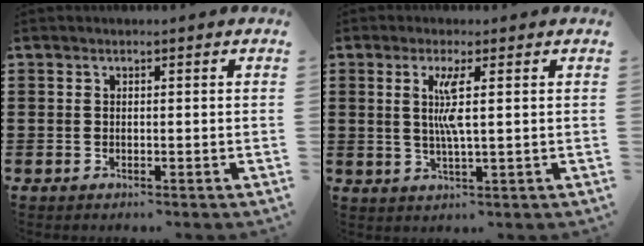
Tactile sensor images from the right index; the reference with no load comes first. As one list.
[{"total": 4.6, "force": [1.0, 0.1, 4.4], "torque": [-0.089, -0.003, 0.013]}]